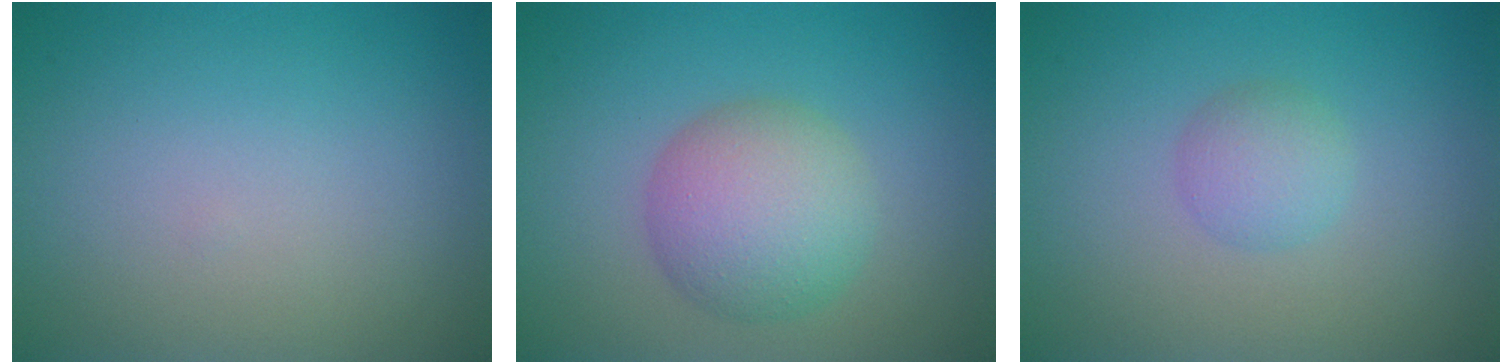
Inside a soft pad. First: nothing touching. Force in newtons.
{"total": 5.4, "press": 5.4, "slide": 0.1}
{"total": 2.1, "press": 2.1, "slide": 0.1}